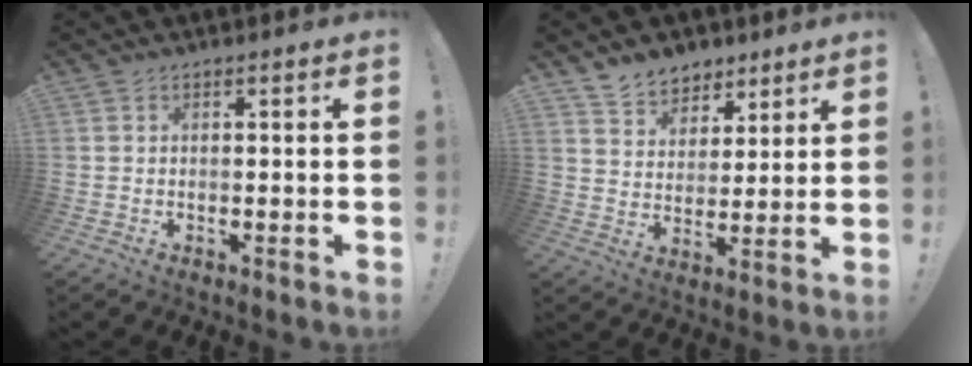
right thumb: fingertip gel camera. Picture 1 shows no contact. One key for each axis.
{"total": 8.1, "fx": 6.2, "fy": 5.2, "fz": 0.8, "tx": -0.018, "ty": -0.053, "tz": 0.125}